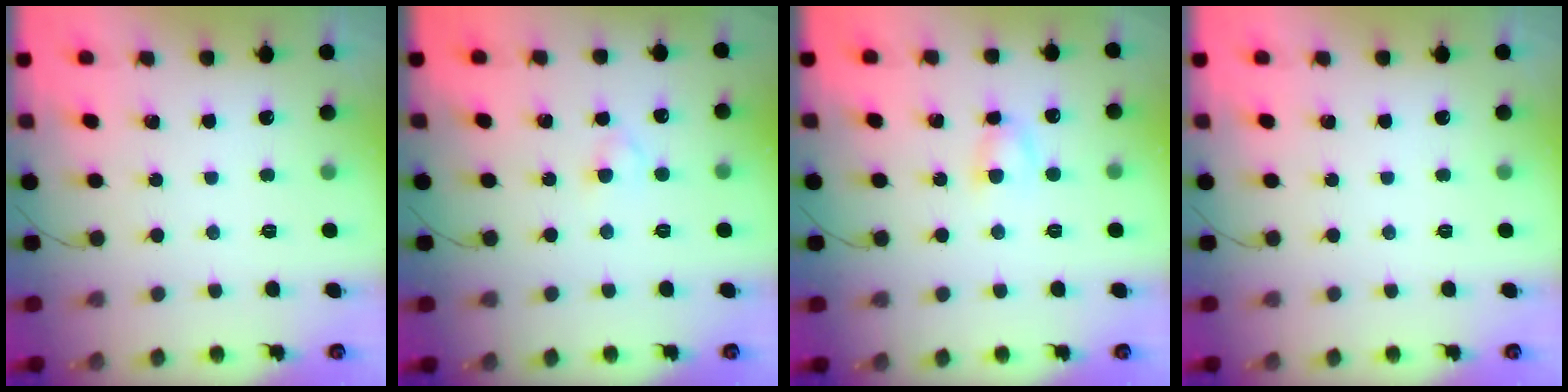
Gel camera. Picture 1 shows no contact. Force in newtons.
{"total": 2.2, "press": 2.0, "slide": 1.1}
{"total": 4.0, "press": 3.9, "slide": 1.1}
{"total": 0.0}